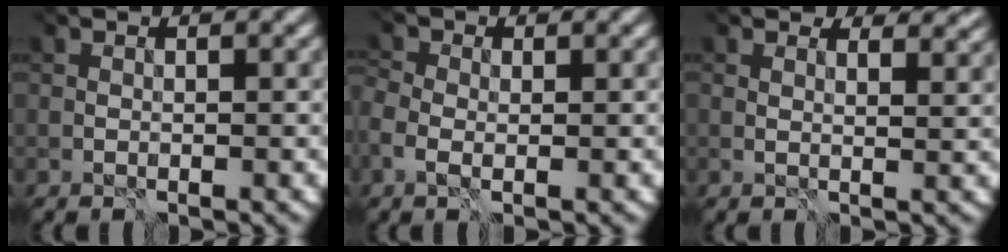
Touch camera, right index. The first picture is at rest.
{"total": 2.2, "force": [-1.0, 1.3, 1.5], "torque": [-0.045, 0.011, -0.006]}
{"total": 4.4, "force": [3.8, 1.0, 2.0], "torque": [-0.029, 0.006, 0.055]}